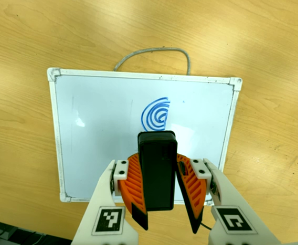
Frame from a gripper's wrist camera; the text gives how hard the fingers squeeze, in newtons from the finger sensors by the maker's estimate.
{"total": 8.9, "left": 9.1, "right": 8.7}